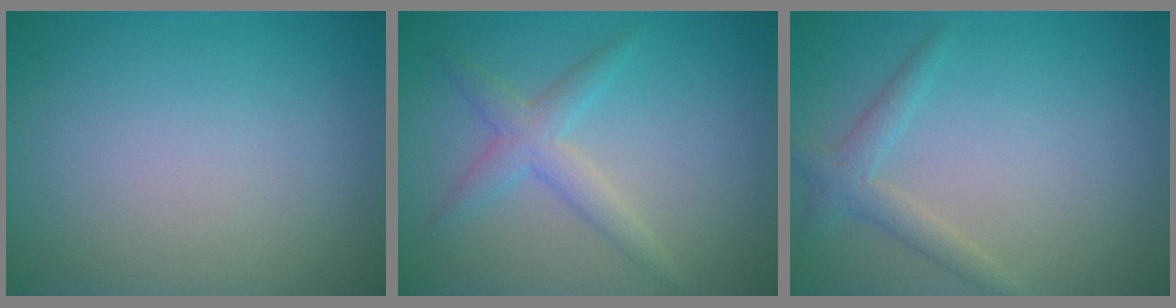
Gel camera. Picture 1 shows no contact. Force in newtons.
{"total": 2.6, "press": 2.6, "slide": 0.1}
{"total": 2.0, "press": 2.0, "slide": 0.1}